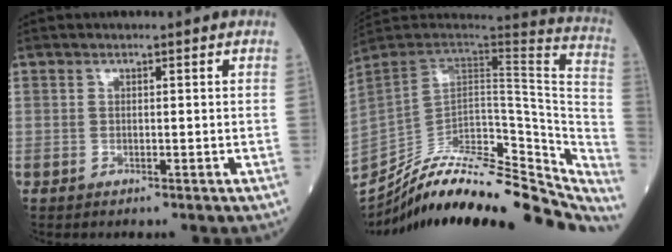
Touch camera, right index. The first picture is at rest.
{"total": 33.7, "force": [-28.8, 10.6, 14.0], "torque": [-0.194, -0.015, -0.393]}